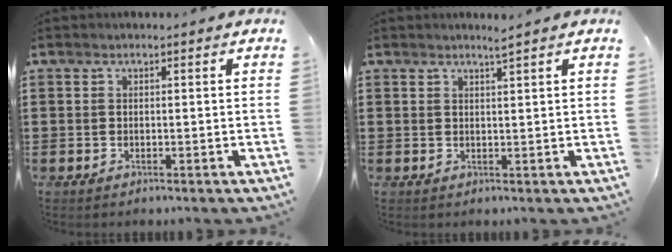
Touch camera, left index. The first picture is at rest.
{"total": 1.7, "force": [1.5, -0.2, 0.9], "torque": [-0.018, -0.001, 0.027]}